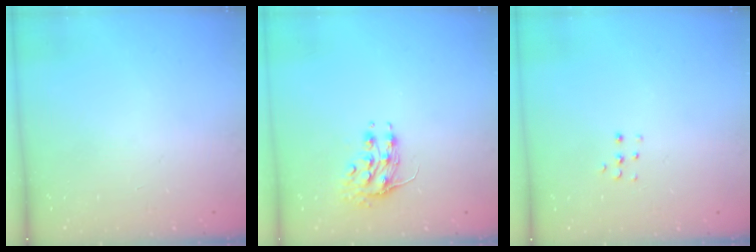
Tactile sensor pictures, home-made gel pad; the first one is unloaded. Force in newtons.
{"total": 8.4, "press": 8.3, "slide": 1.0}
{"total": 3.8, "press": 3.8, "slide": 0.6}